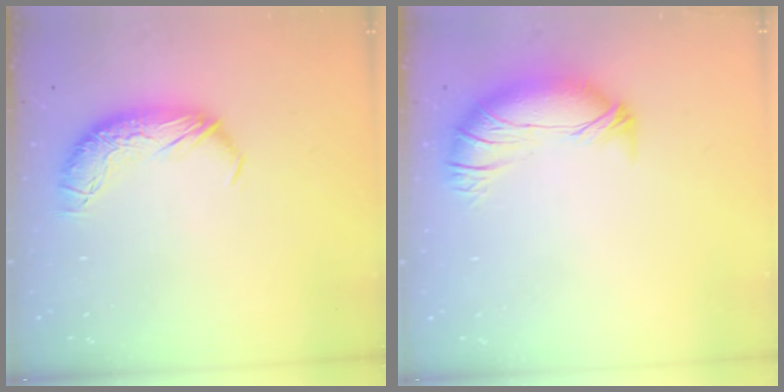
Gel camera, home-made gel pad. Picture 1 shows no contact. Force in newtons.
{"total": 3.3, "press": 2.0, "slide": 2.6}